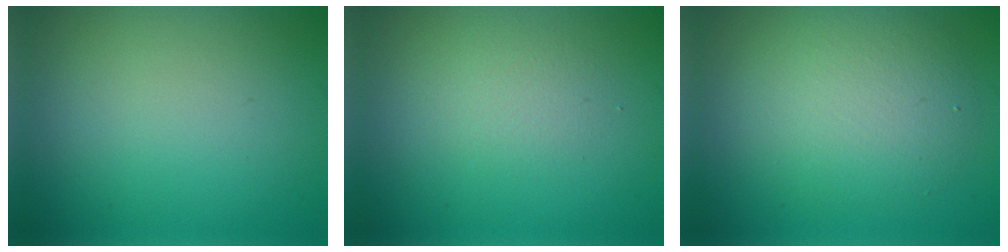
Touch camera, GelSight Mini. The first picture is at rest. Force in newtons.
{"total": 1.7, "press": 1.7, "slide": 0.1}
{"total": 4.8, "press": 4.8, "slide": 0.2}